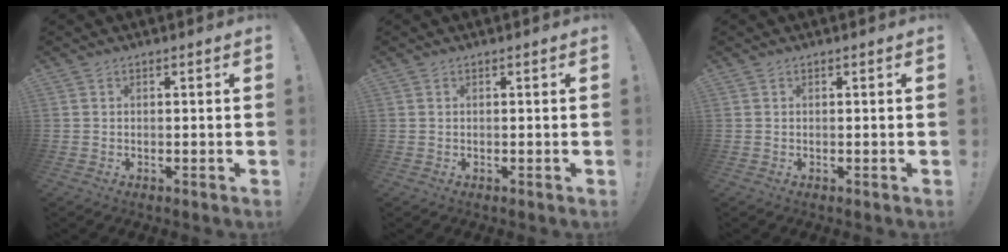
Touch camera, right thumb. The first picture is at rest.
{"total": 0.0}
{"total": 0.0}